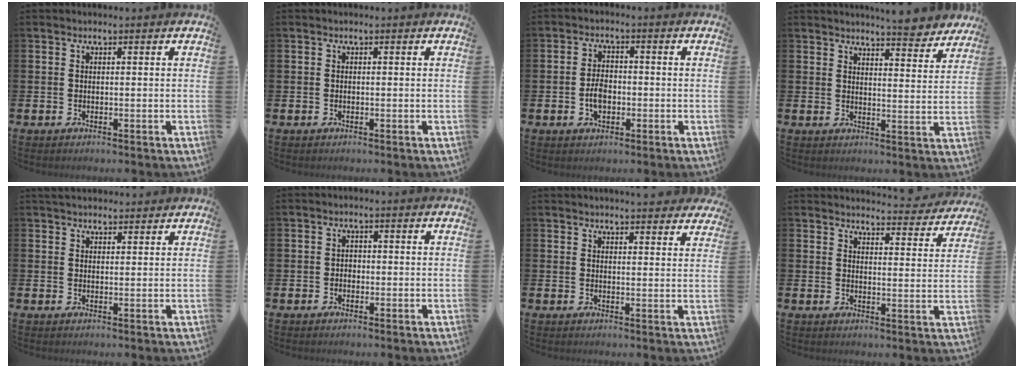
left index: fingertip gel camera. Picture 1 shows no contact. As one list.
[{"total": 0.0}, {"total": 3.3, "force": [-0.8, 2.2, 2.3], "torque": [-0.035, 0.000, -0.017]}, {"total": 5.9, "force": [5.8, 0.4, 1.1], "torque": [-0.009, -0.042, 0.099]}, {"total": 2.6, "force": [2.5, 0.7, 0.3], "torque": [0.001, -0.010, 0.043]}, {"total": 1.2, "force": [-0.5, 1.0, 0.4], "torque": [-0.009, 0.005, -0.011]}, {"total": 3.3, "force": [3.3, 0.1, -0.1], "torque": [0.007, -0.023, 0.059]}, {"total": 4.0, "force": [4.0, 0.2, 0.3], "torque": [0.003, -0.036, 0.064]}]